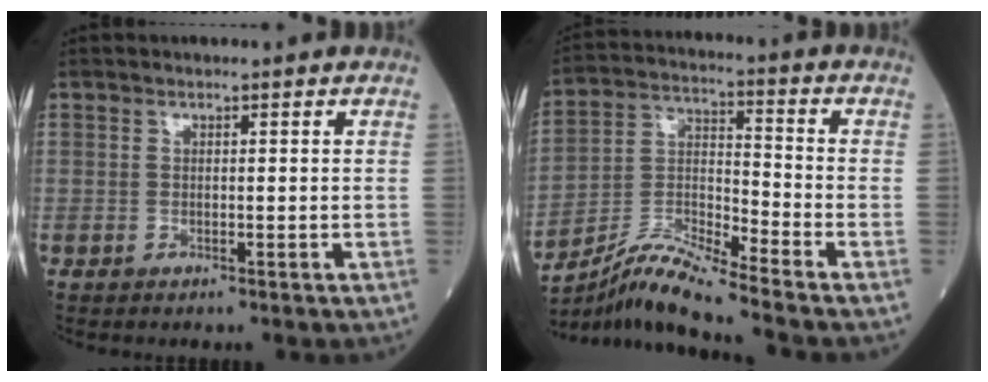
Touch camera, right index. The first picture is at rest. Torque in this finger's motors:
{"motor_torque": [-0.28, -0.65, 0.15, 0.04]}